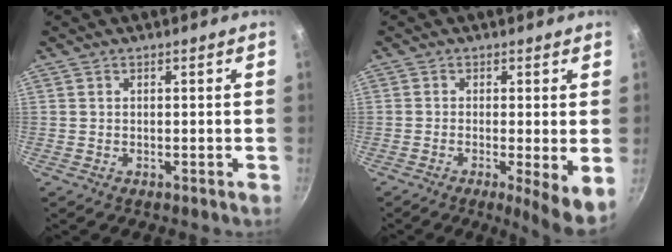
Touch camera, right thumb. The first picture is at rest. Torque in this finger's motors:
{"motor_torque": [-0.09, 0.40, -0.24, -0.34, 0.07]}